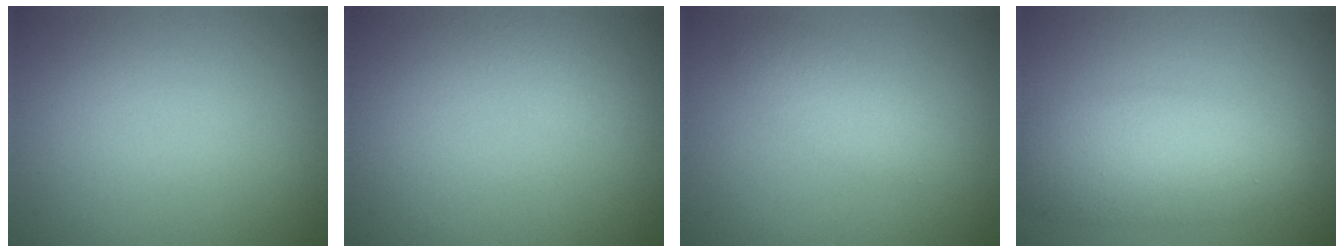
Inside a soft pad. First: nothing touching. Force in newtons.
{"total": 1.0, "press": 1.0, "slide": 0.1}
{"total": 2.4, "press": 2.4, "slide": 0.2}
{"total": 5.8, "press": 5.8, "slide": 0.2}